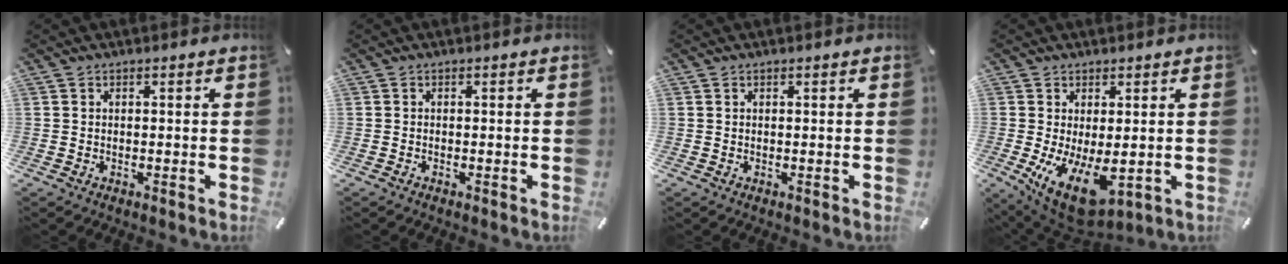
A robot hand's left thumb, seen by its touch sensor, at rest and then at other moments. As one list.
[{"total": 0.0}, {"total": 0.0}, {"total": 11.0, "force": [-2.3, 5.2, 9.4], "torque": [-0.158, -0.009, -0.025]}]